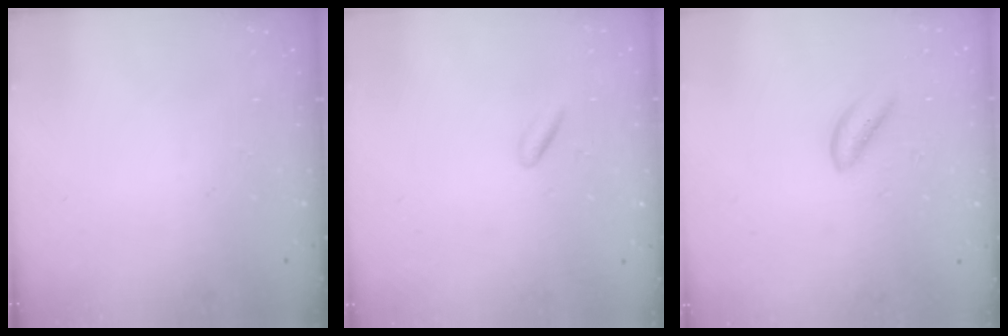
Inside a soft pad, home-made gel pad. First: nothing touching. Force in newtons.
{"total": 1.4, "press": 1.3, "slide": 0.7}
{"total": 1.4, "press": 1.4, "slide": 0.4}